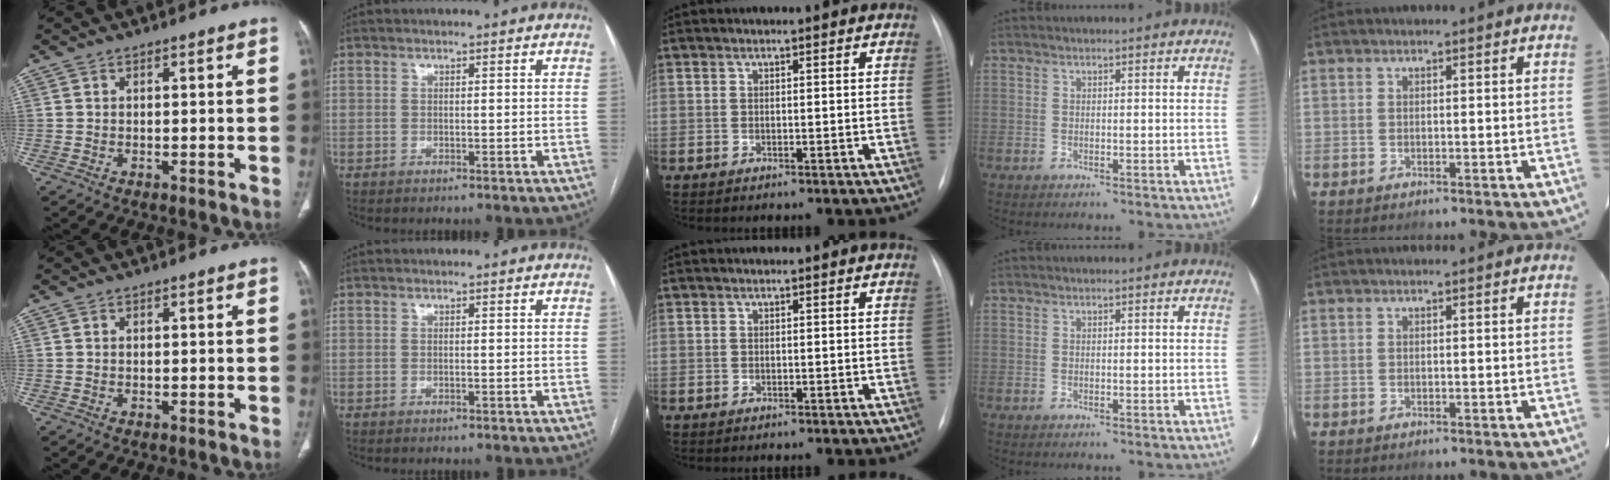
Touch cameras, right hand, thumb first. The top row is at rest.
{}